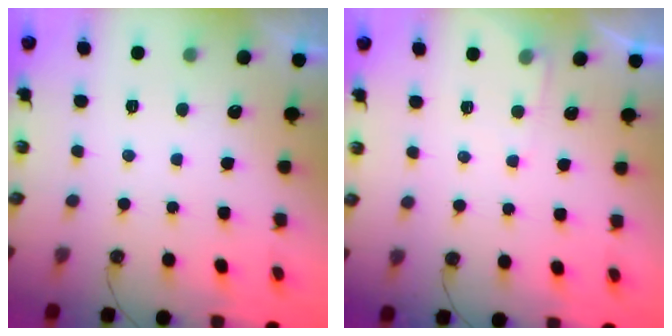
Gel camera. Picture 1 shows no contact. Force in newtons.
{"total": 3.3, "press": 3.2, "slide": 0.5}